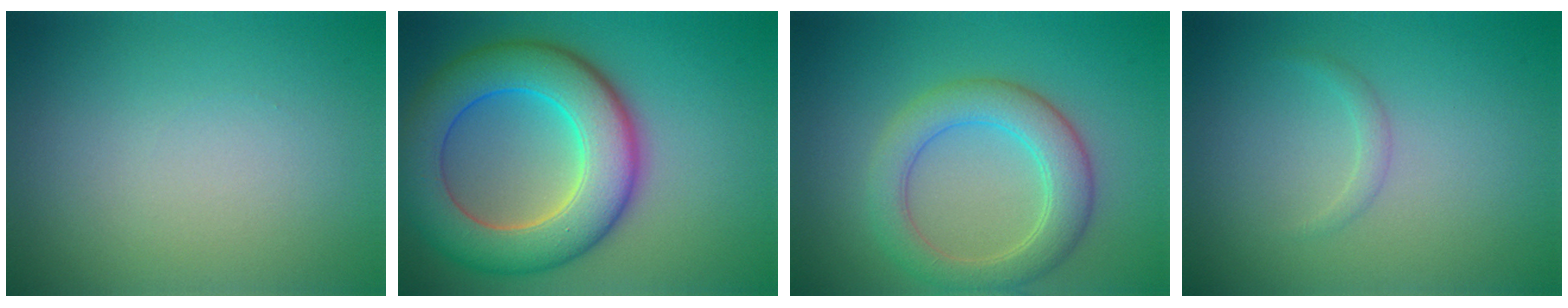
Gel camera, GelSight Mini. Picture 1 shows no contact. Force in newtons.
{"total": 10.1, "press": 10.1, "slide": 0.2}
{"total": 4.9, "press": 4.9, "slide": 0.2}
{"total": 0.8, "press": 0.8, "slide": 0.0}